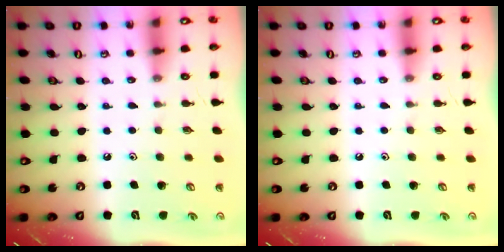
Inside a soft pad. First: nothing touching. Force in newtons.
{"total": 0.0}